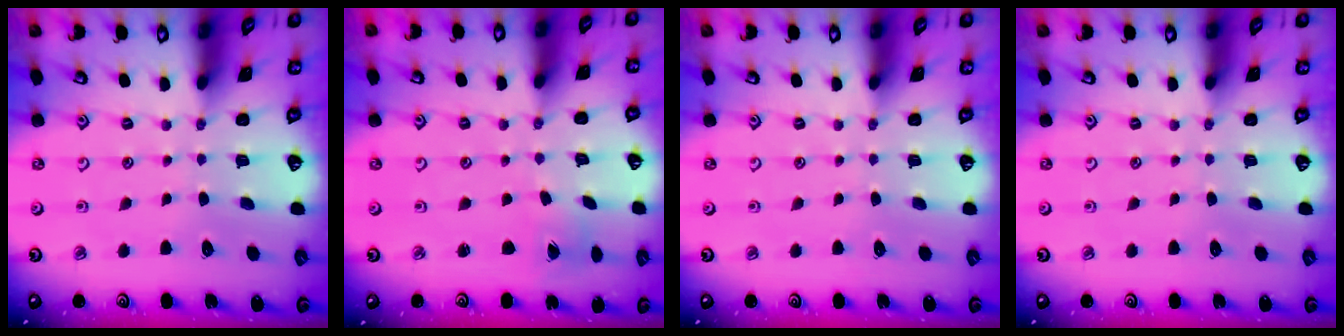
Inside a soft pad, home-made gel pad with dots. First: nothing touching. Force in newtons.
{"total": 0.0}
{"total": 0.0}
{"total": 0.0}